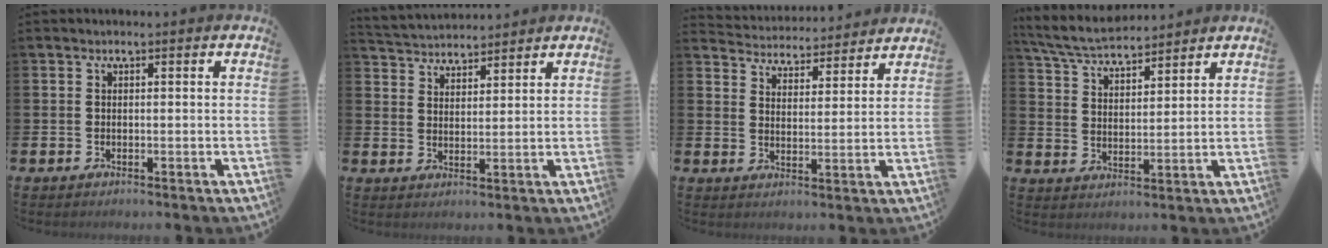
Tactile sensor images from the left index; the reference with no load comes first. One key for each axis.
{"total": 3.9, "fx": 3.8, "fy": 0.8, "fz": -0.2, "tx": -0.013, "ty": -0.018, "tz": 0.070}
{"total": 4.5, "fx": 4.4, "fy": 0.9, "fz": -0.4, "tx": -0.008, "ty": -0.040, "tz": 0.074}
{"total": 5.9, "fx": 5.7, "fy": 0.9, "fz": 1.2, "tx": -0.049, "ty": -0.026, "tz": 0.102}